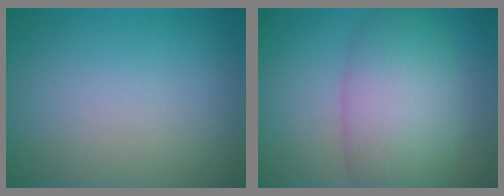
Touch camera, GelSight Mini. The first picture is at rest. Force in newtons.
{"total": 7.5, "press": 7.4, "slide": 0.2}